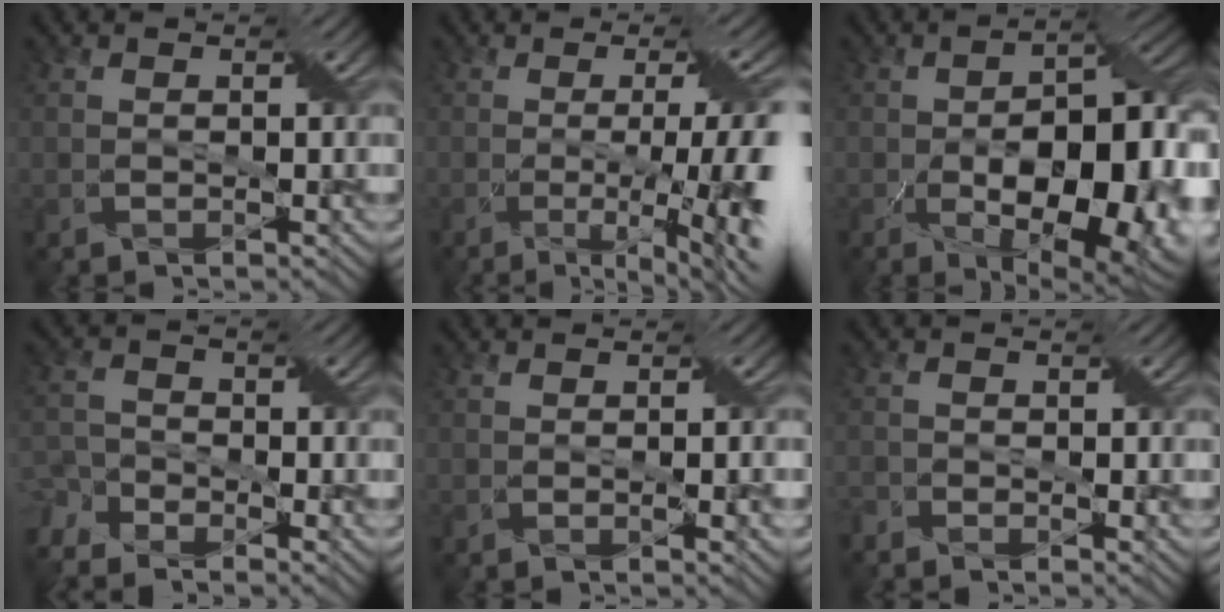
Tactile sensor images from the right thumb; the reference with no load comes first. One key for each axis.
{"total": 11.7, "fx": -2.4, "fy": 2.9, "fz": 11.1, "tx": -0.141, "ty": 0.004, "tz": -0.037}
{"total": 14.1, "fx": -3.8, "fy": 7.3, "fz": 11.5, "tx": -0.170, "ty": -0.031, "tz": -0.050}
{"total": 5.8, "fx": -4.3, "fy": 2.9, "fz": 2.5, "tx": -0.060, "ty": -0.013, "tz": -0.093}
{"total": 2.5, "fx": -0.6, "fy": 0.6, "fz": 2.4, "tx": -0.037, "ty": 0.001, "tz": -0.008}
{"total": 2.9, "fx": -2.2, "fy": 1.1, "fz": 1.6, "tx": -0.031, "ty": -0.006, "tz": -0.044}